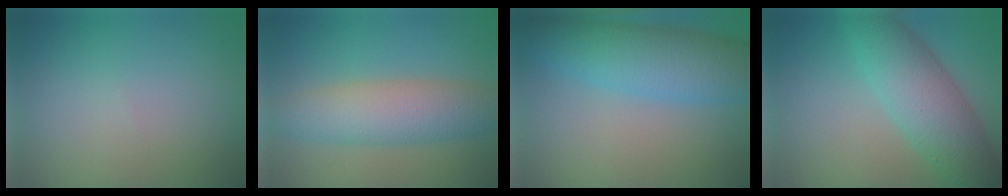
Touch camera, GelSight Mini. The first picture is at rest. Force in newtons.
{"total": 6.0, "press": 6.0, "slide": 0.4}
{"total": 7.5, "press": 7.5, "slide": 0.2}
{"total": 7.4, "press": 7.4, "slide": 0.2}